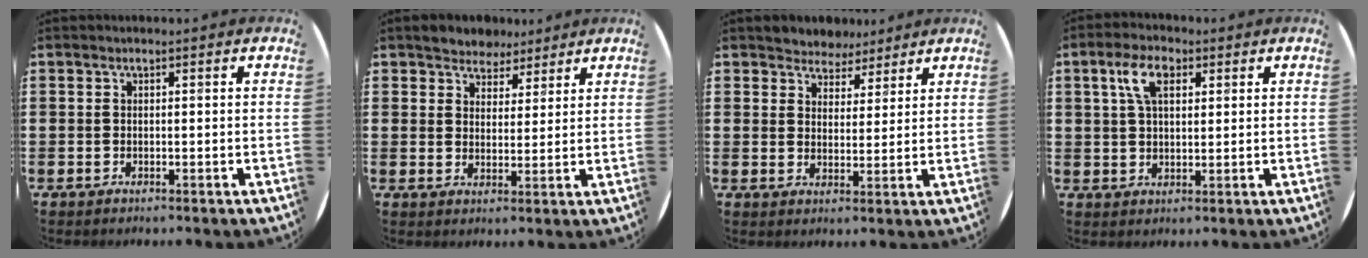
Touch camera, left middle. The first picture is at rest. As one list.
[{"total": 3.7, "force": [3.3, 1.7, -0.4], "torque": [-0.009, -0.004, 0.062]}, {"total": 4.1, "force": [3.6, 1.8, -0.4], "torque": [-0.012, -0.011, 0.065]}, {"total": 5.6, "force": [2.7, 2.8, 3.9], "torque": [-0.080, 0.010, 0.046]}]